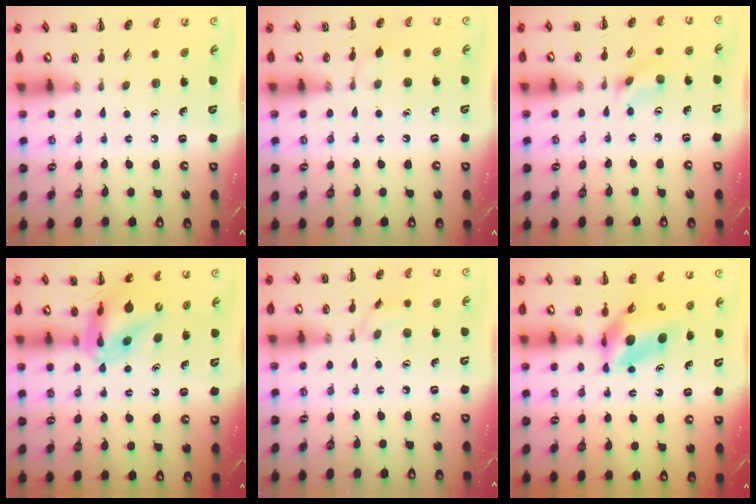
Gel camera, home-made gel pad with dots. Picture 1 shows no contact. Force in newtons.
{"total": 5.5, "press": 5.2, "slide": 1.7}
{"total": 2.8, "press": 2.6, "slide": 1.0}
{"total": 11.2, "press": 10.6, "slide": 3.6}
{"total": 3.4, "press": 3.3, "slide": 0.9}
{"total": 5.3, "press": 5.2, "slide": 0.9}